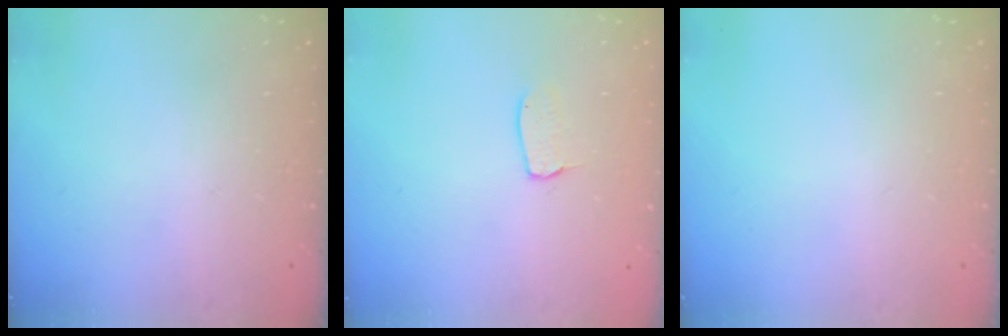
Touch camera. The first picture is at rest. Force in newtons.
{"total": 4.0, "press": 4.0, "slide": 0.2}
{"total": 0.0}